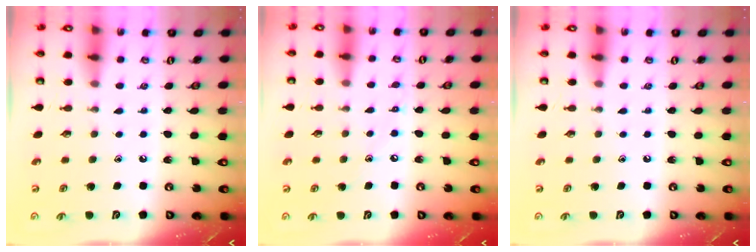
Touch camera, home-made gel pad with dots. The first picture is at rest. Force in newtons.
{"total": 6.0, "press": 6.0, "slide": 0.7}
{"total": 0.0}